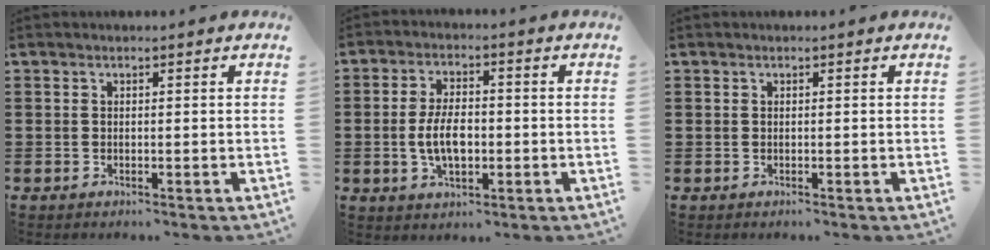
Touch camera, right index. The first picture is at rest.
{"total": 6.2, "force": [-0.8, 3.2, 5.2], "torque": [-0.100, 0.002, -0.018]}
{"total": 0.0}